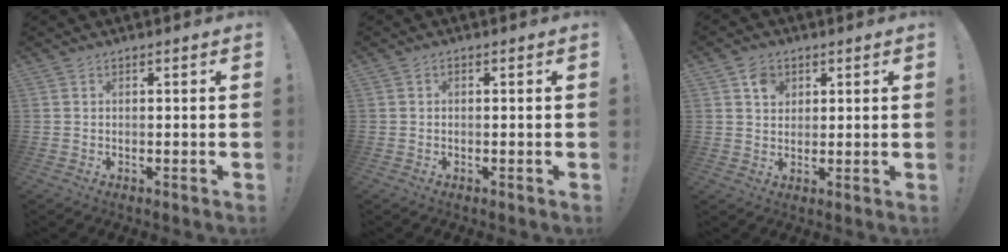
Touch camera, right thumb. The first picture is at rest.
{"total": 0.6, "force": [-0.4, 0.3, 0.4], "torque": [-0.010, 0.003, -0.007]}
{"total": 5.0, "force": [2.3, 4.1, 1.8], "torque": [-0.017, -0.006, 0.038]}